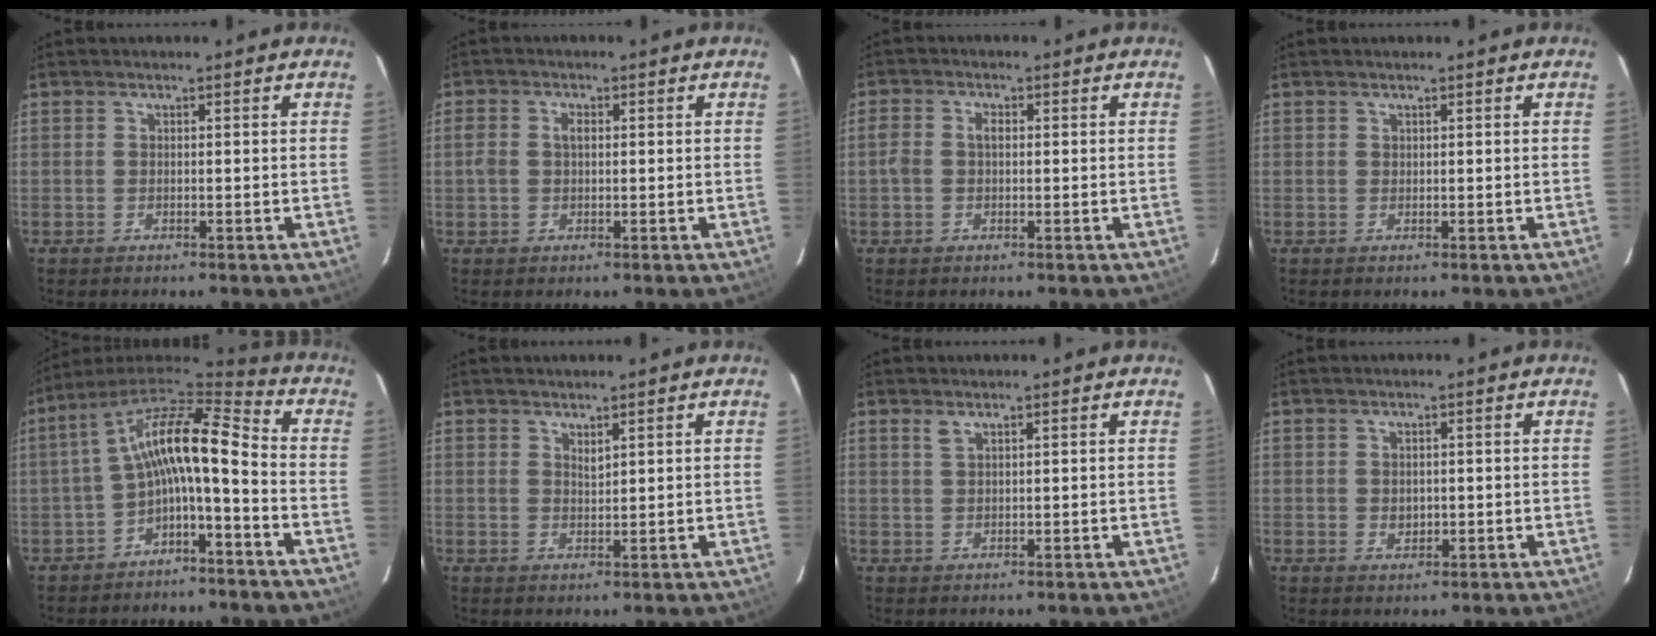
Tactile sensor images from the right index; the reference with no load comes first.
{"total": 2.7, "force": [0.1, 1.9, 2.0], "torque": [-0.039, 0.007, -0.001]}
{"total": 2.9, "force": [-0.2, 2.0, 2.1], "torque": [-0.041, 0.008, -0.007]}
{"total": 0.0}
{"total": 13.2, "force": [-2.9, 4.0, 12.2], "torque": [-0.241, 0.025, -0.059]}
{"total": 1.4, "force": [1.2, 0.4, 0.7], "torque": [-0.011, 0.000, 0.021]}
{"total": 1.2, "force": [0.8, 0.3, 0.7], "torque": [-0.014, 0.002, 0.017]}
{"total": 2.0, "force": [-0.1, 1.6, 1.1], "torque": [-0.016, 0.000, 0.000]}